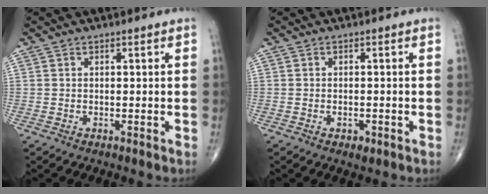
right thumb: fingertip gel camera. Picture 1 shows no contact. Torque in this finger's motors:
{"motor_torque": [0.05, 0.04, -0.37, -0.05, -0.03]}